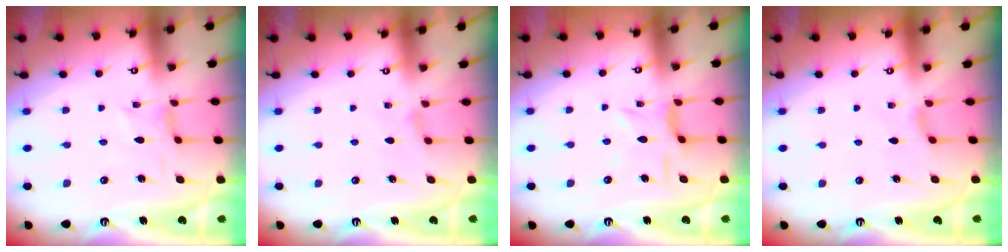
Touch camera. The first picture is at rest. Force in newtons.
{"total": 1.4, "press": 1.4, "slide": 0.4}
{"total": 4.8, "press": 4.8, "slide": 0.3}
{"total": 2.1, "press": 2.1, "slide": 0.4}